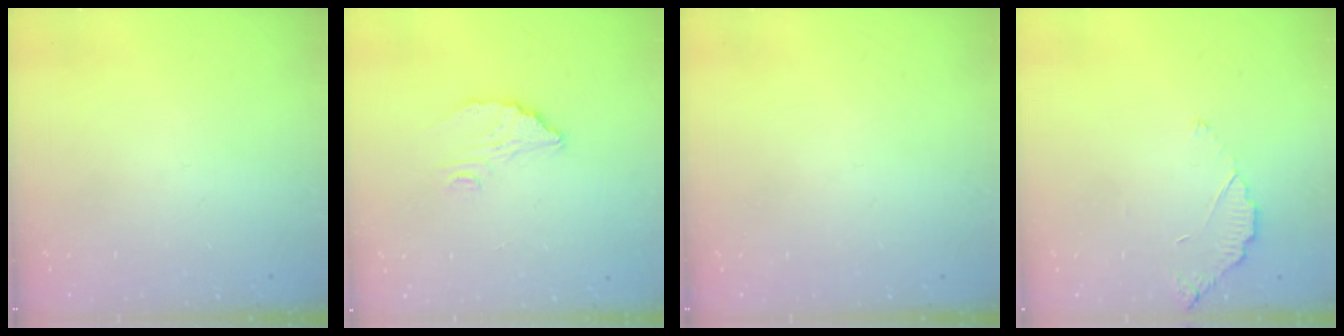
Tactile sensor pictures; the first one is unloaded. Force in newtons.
{"total": 5.8, "press": 5.8, "slide": 0.3}
{"total": 0.0}
{"total": 3.5, "press": 3.5, "slide": 0.3}